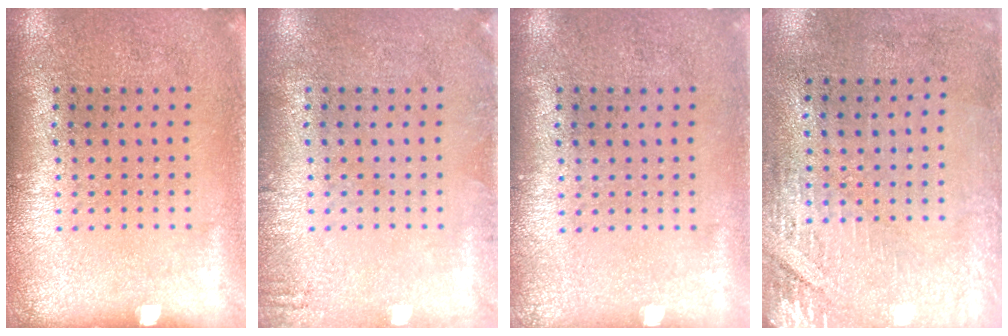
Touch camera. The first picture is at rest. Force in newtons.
{"total": 1.0, "press": 1.0, "slide": 0.2}
{"total": 0.0}
{"total": 2.9, "press": 2.5, "slide": 1.4}